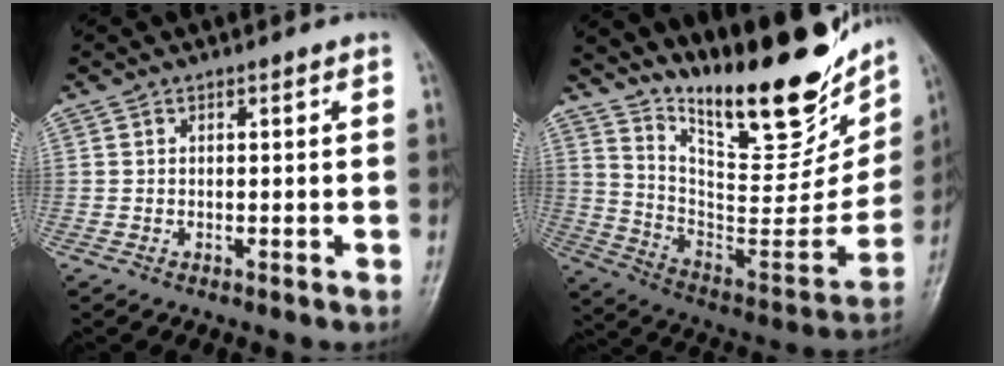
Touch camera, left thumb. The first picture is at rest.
{"total": 28.5, "force": [20.1, 8.8, 18.2], "torque": [-0.239, -0.109, 0.318]}